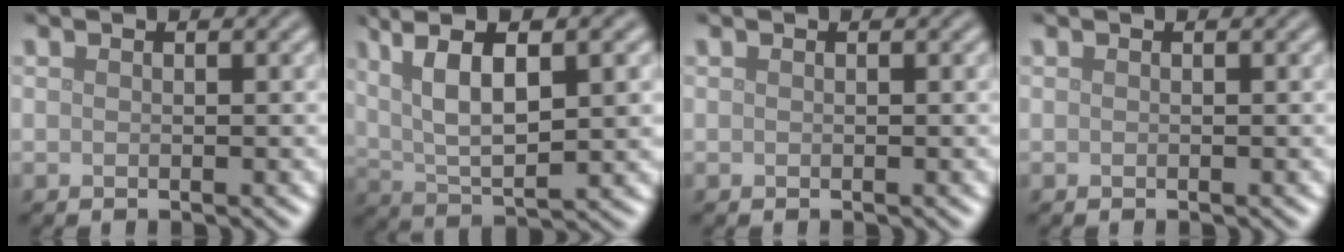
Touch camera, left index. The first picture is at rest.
{"total": 8.6, "force": [2.9, 3.1, 7.5], "torque": [-0.143, 0.007, 0.051]}
{"total": 0.0}
{"total": 0.0}